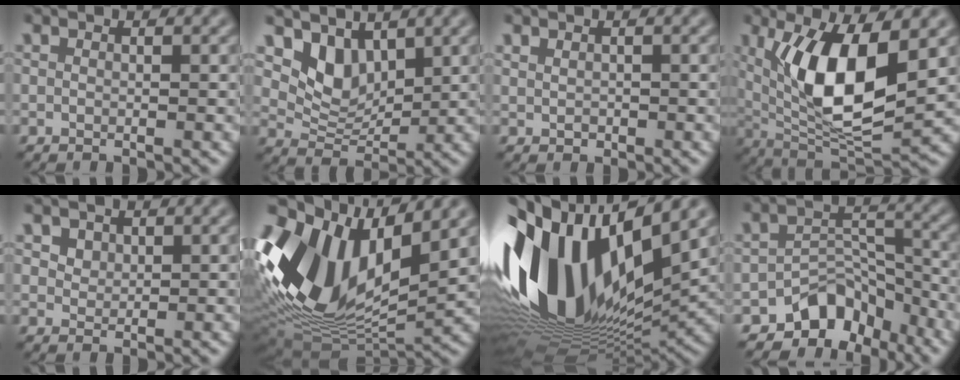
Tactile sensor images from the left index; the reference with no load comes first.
{"total": 3.5, "force": [1.9, 2.3, 1.9], "torque": [-0.043, -0.016, 0.035]}
{"total": 0.6, "force": [-0.1, 0.5, 0.2], "torque": [-0.001, 0.001, 0.009]}
{"total": 9.5, "force": [1.5, 3.5, 8.7], "torque": [-0.155, -0.011, 0.039]}
{"total": 2.9, "force": [1.6, 2.0, 1.3], "torque": [-0.046, 0.006, 0.031]}
{"total": 15.1, "force": [2.0, 8.6, 12.3], "torque": [-0.260, 0.011, 0.035]}
{"total": 15.7, "force": [1.7, 8.1, 13.3], "torque": [-0.256, 0.009, 0.024]}
{"total": 6.3, "force": [-5.2, 3.2, 1.7], "torque": [-0.004, -0.004, -0.080]}